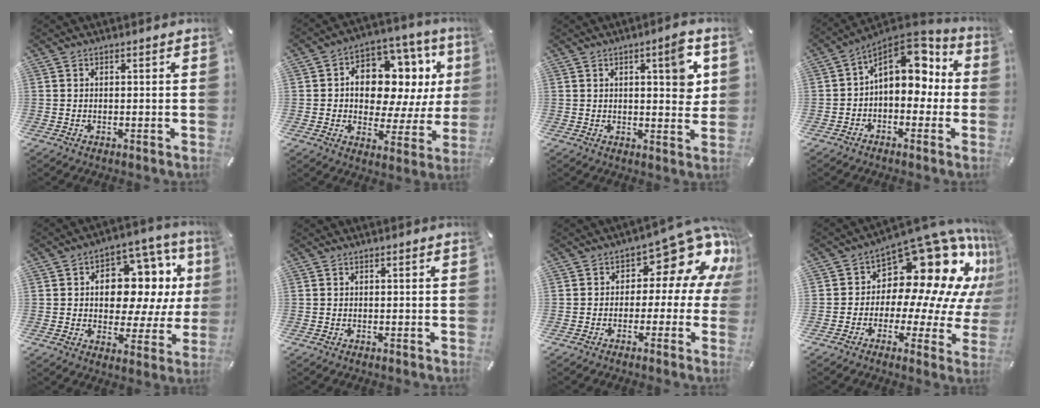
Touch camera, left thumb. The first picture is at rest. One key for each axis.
{"total": 13.0, "fx": 4.1, "fy": 9.5, "fz": 7.9, "tx": -0.112, "ty": -0.038, "tz": 0.077}
{"total": 8.4, "fx": 3.1, "fy": 2.9, "fz": 7.2, "tx": -0.090, "ty": -0.014, "tz": 0.044}
{"total": 12.0, "fx": 3.6, "fy": 8.3, "fz": 7.9, "tx": -0.099, "ty": -0.027, "tz": 0.063}
{"total": 14.3, "fx": 3.6, "fy": 9.8, "fz": 9.8, "tx": -0.123, "ty": -0.032, "tz": 0.065}
{"total": 0.0}
{"total": 12.9, "fx": 6.9, "fy": 7.0, "fz": 8.4, "tx": -0.106, "ty": -0.059, "tz": 0.113}
{"total": 18.4, "fx": 9.9, "fy": 10.3, "fz": 11.6, "tx": -0.155, "ty": -0.097, "tz": 0.165}